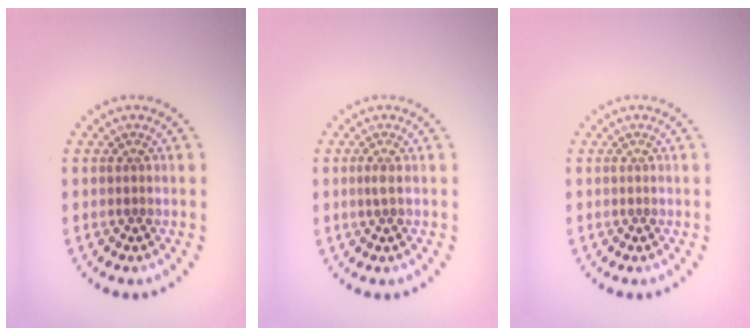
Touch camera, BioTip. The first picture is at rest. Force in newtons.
{"total": 0.6, "press": 0.5, "slide": 0.4}
{"total": 0.0}